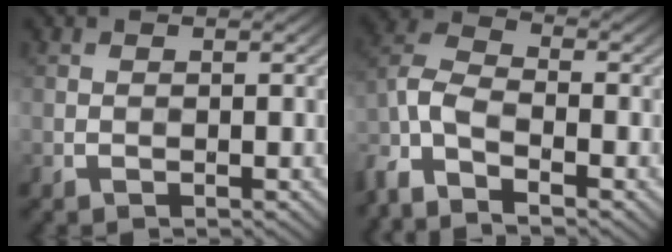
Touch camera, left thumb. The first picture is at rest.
{"total": 7.3, "force": [-5.3, 2.5, 4.3], "torque": [-0.104, -0.007, -0.127]}